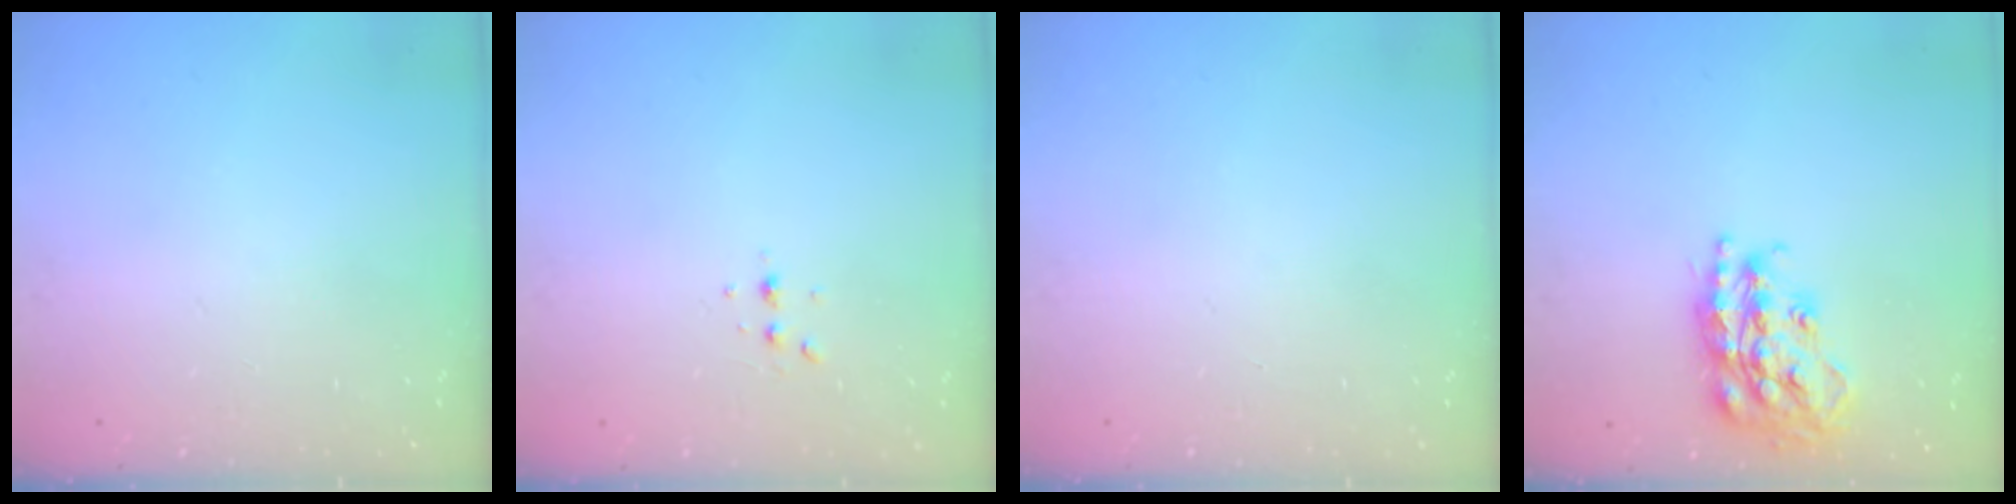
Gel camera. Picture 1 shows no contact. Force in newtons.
{"total": 3.1, "press": 3.0, "slide": 0.9}
{"total": 0.0}
{"total": 19.5, "press": 19.4, "slide": 1.3}